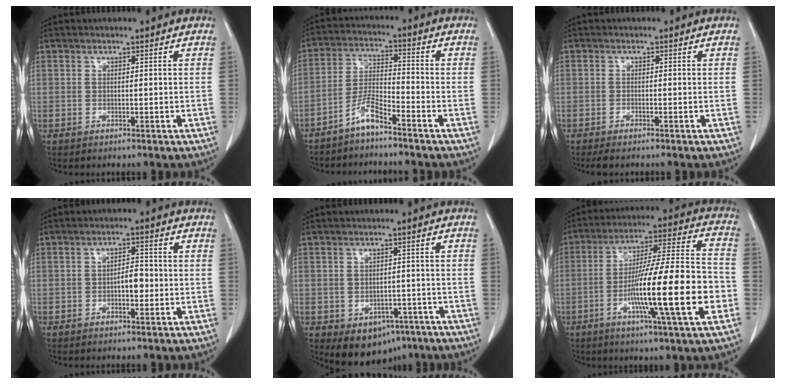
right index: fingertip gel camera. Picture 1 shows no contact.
{"total": 5.3, "force": [-4.2, 0.4, 3.1], "torque": [-0.071, -0.005, -0.087]}
{"total": 2.4, "force": [-2.0, 0.3, 1.3], "torque": [-0.020, -0.005, -0.031]}
{"total": 3.2, "force": [-0.8, 1.3, 2.8], "torque": [-0.042, 0.006, -0.011]}
{"total": 7.7, "force": [-4.2, 5.5, 3.3], "torque": [-0.037, 0.011, -0.047]}
{"total": 20.3, "force": [-5.9, 0.5, 19.4], "torque": [-0.309, -0.006, -0.099]}